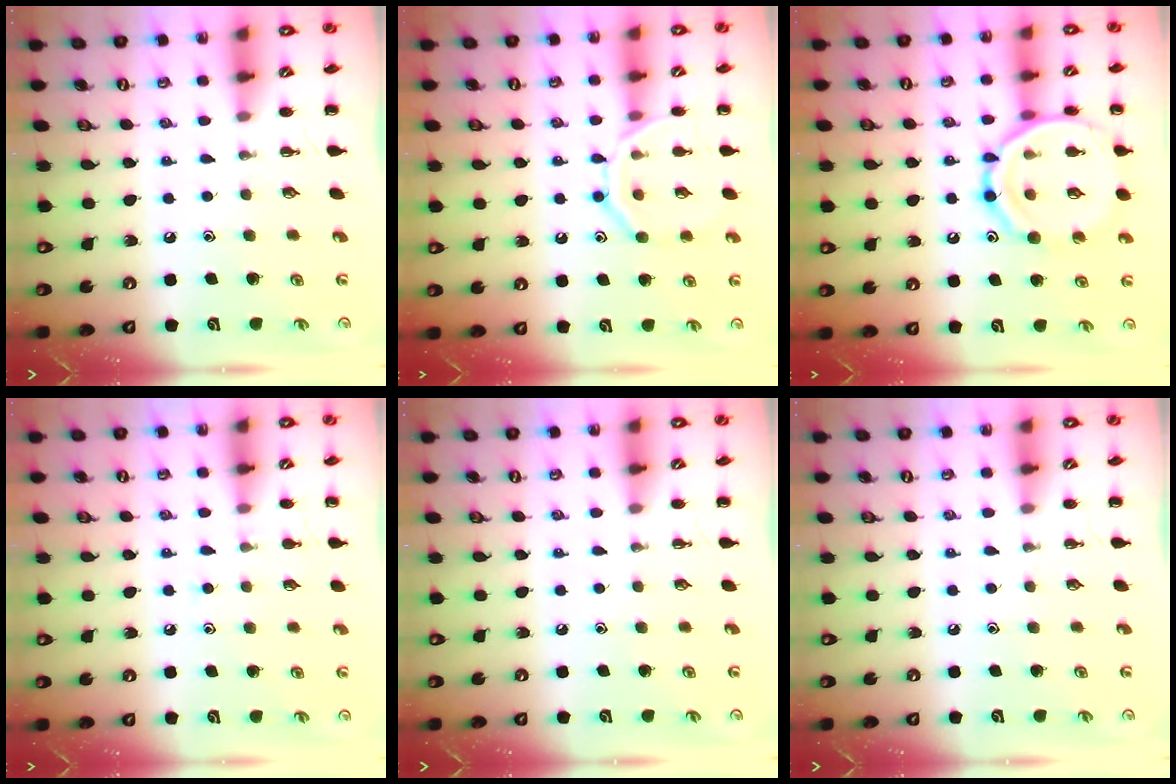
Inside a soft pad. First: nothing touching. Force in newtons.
{"total": 12.3, "press": 12.3, "slide": 1.1}
{"total": 16.9, "press": 16.8, "slide": 1.9}
{"total": 4.7, "press": 4.4, "slide": 1.8}
{"total": 0.0}
{"total": 0.0}